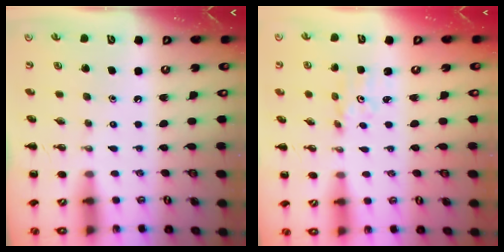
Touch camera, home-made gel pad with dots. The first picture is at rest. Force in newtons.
{"total": 1.8, "press": 1.7, "slide": 0.5}